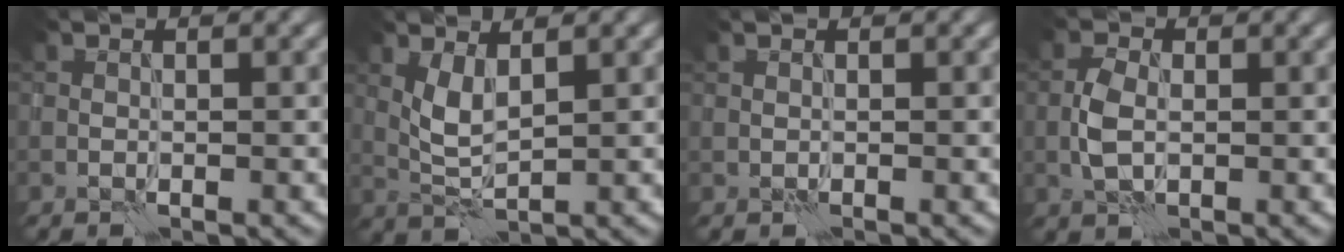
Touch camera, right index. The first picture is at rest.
{"total": 2.7, "force": [1.1, 0.8, 2.4], "torque": [-0.058, -0.002, 0.026]}
{"total": 0.0}
{"total": 2.8, "force": [-0.5, 1.7, 2.2], "torque": [-0.046, 0.000, -0.010]}